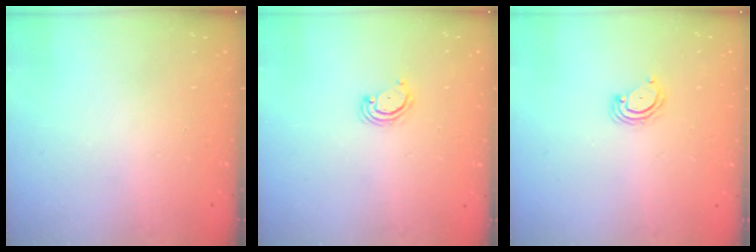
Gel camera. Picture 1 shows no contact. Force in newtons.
{"total": 2.9, "press": 2.8, "slide": 0.4}
{"total": 2.3, "press": 2.3, "slide": 0.2}